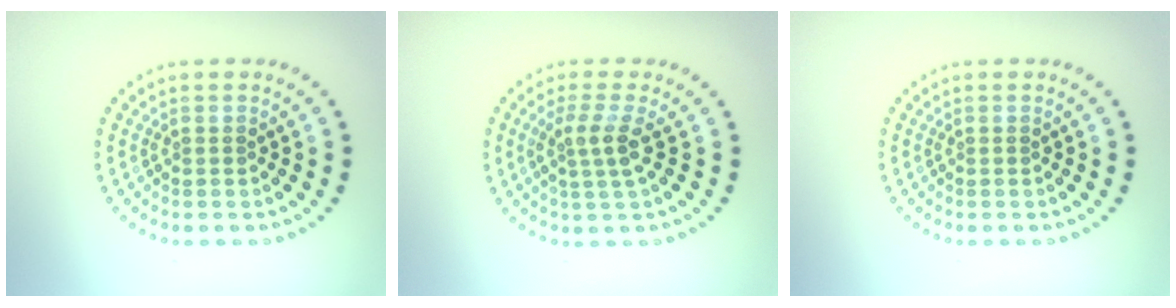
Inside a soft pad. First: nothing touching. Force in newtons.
{"total": 2.6, "press": 2.0, "slide": 1.6}
{"total": 0.0}